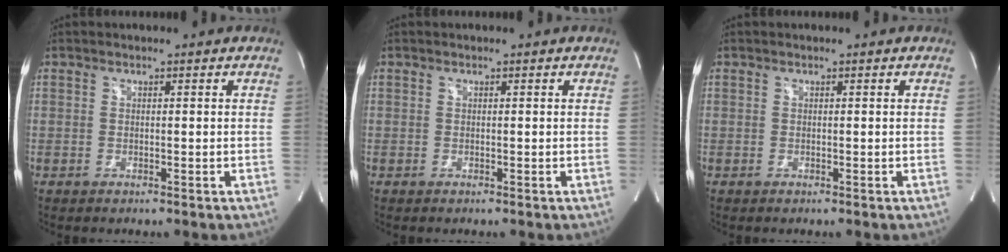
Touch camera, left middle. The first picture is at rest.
{"total": 0.0}
{"total": 0.0}